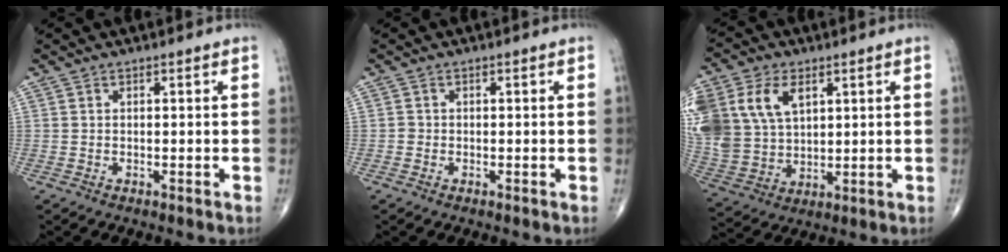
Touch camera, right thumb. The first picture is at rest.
{"total": 0.7, "force": [-0.2, 0.7, 0.1], "torque": [-0.001, 0.003, -0.006]}
{"total": 20.9, "force": [7.4, 14.6, 13.0], "torque": [-0.310, 0.018, 0.156]}